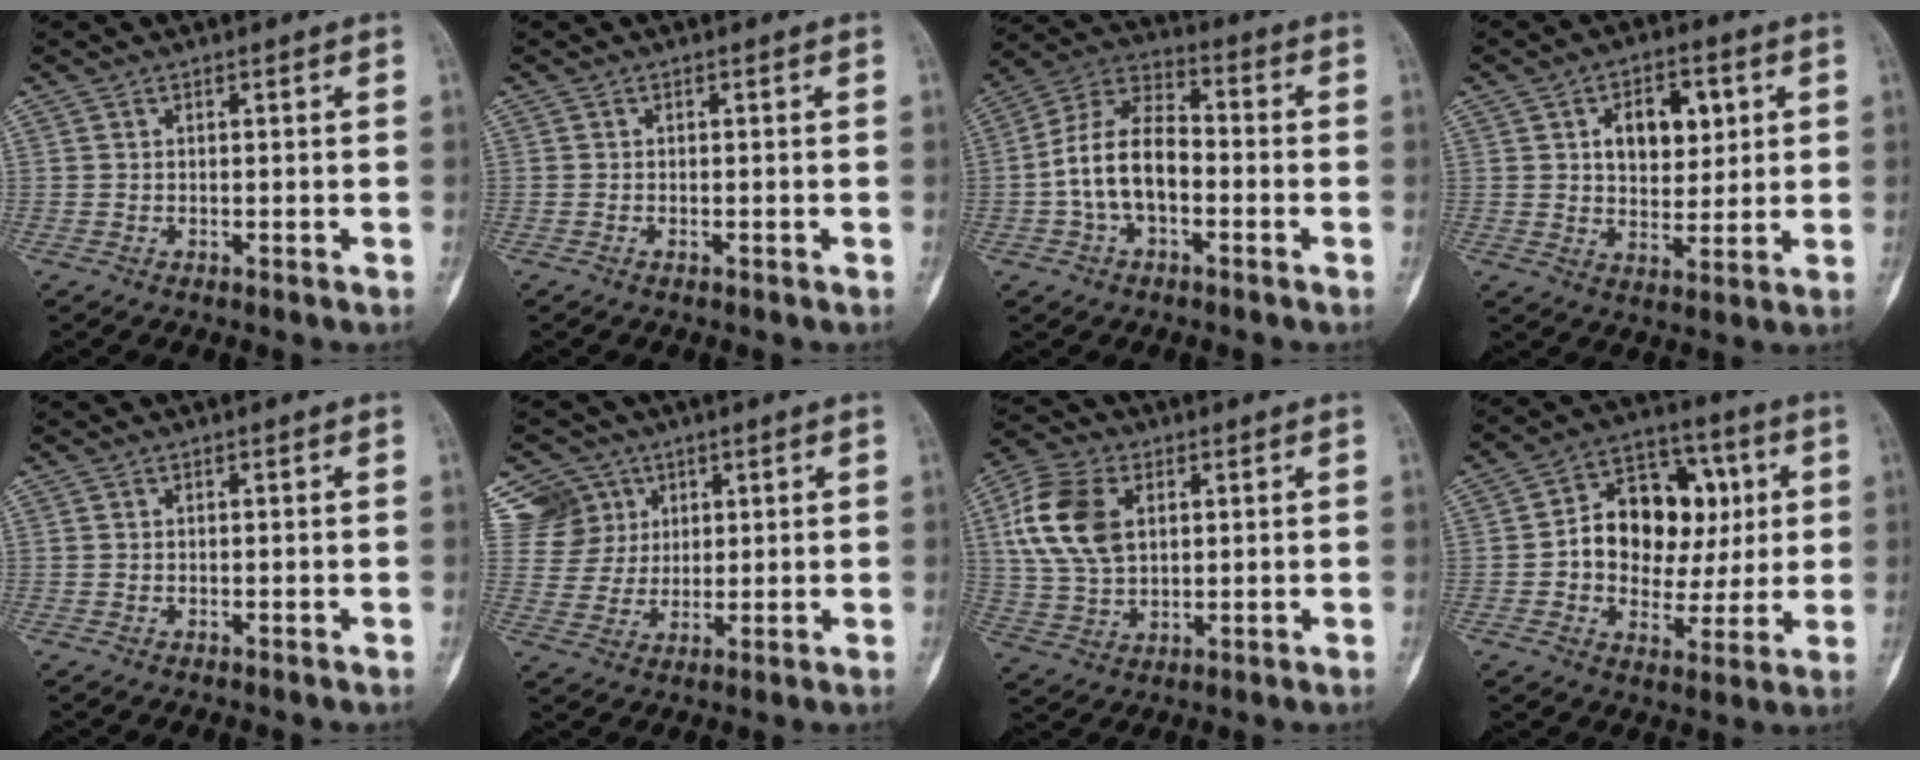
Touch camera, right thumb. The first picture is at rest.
{"total": 0.0}
{"total": 12.4, "force": [-2.2, 7.3, 9.8], "torque": [-0.177, 0.043, -0.051]}
{"total": 10.2, "force": [3.0, 6.4, 7.4], "torque": [-0.073, -0.007, 0.048]}
{"total": 0.0}
{"total": 9.8, "force": [4.8, 8.4, 1.5], "torque": [0.000, -0.010, 0.099]}
{"total": 13.6, "force": [3.4, 9.0, 9.6], "torque": [-0.186, 0.003, 0.067]}
{"total": 16.9, "force": [1.9, 12.5, 11.3], "torque": [-0.121, 0.025, 0.029]}